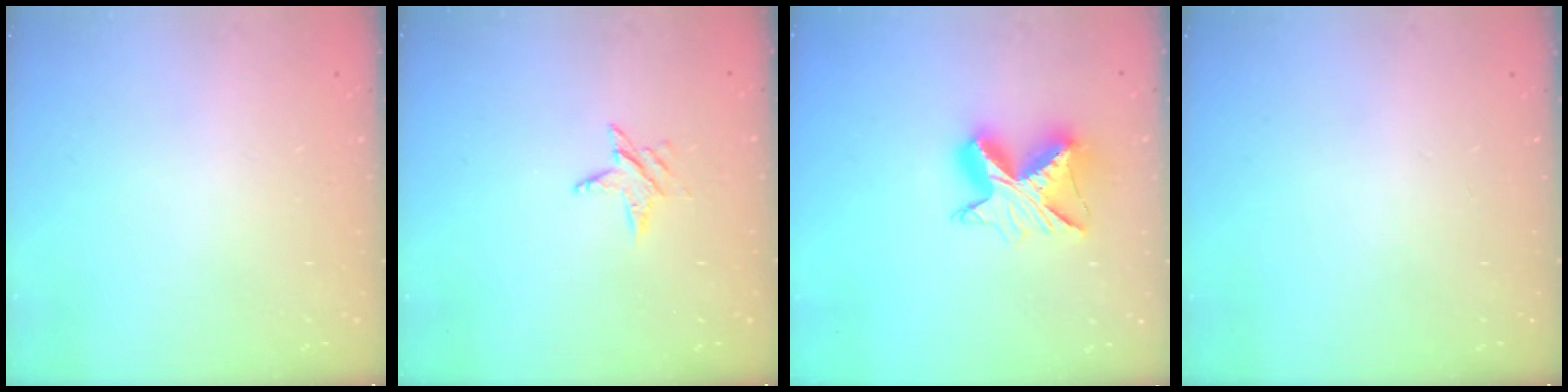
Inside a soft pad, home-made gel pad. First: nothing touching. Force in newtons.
{"total": 4.4, "press": 4.3, "slide": 0.5}
{"total": 10.4, "press": 10.4, "slide": 0.7}
{"total": 0.0}